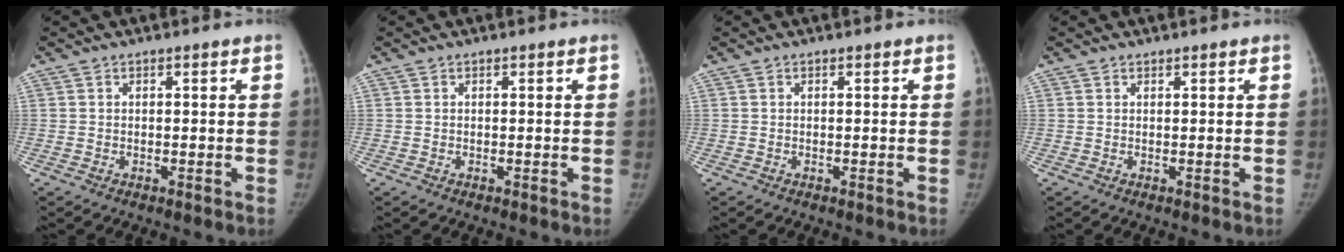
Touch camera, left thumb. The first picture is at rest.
{"total": 0.0}
{"total": 0.0}
{"total": 0.5, "force": [0.5, 0.1, 0.0], "torque": [-0.001, -0.004, 0.008]}